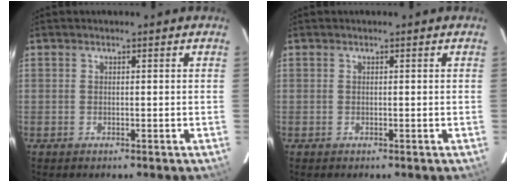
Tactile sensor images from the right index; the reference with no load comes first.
{"total": 0.0}